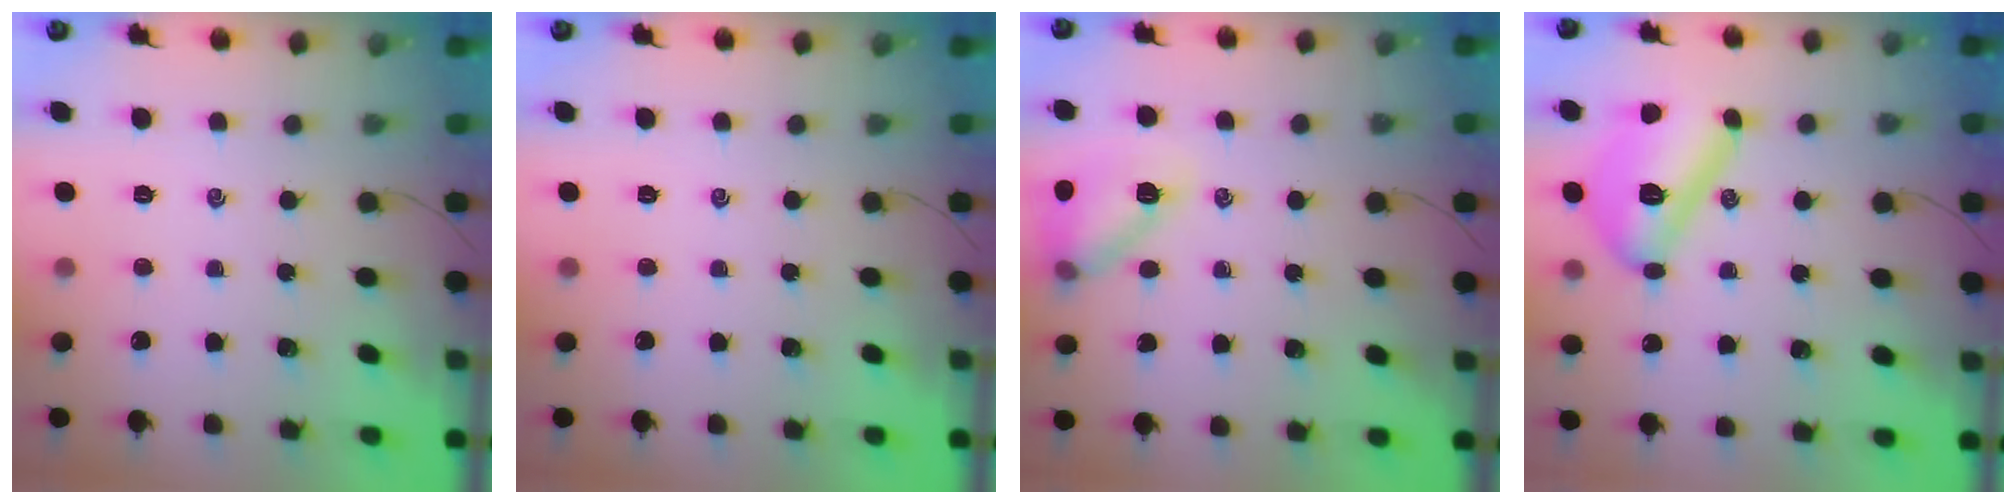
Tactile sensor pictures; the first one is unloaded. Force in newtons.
{"total": 0.0}
{"total": 13.5, "press": 13.5, "slide": 1.1}
{"total": 14.9, "press": 14.9, "slide": 1.0}